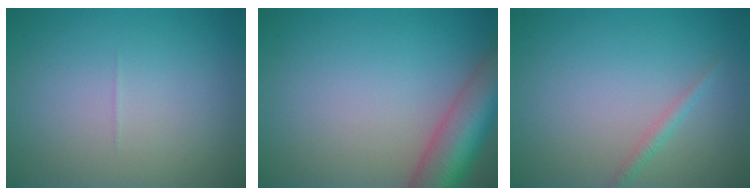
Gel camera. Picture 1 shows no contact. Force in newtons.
{"total": 8.1, "press": 8.1, "slide": 0.4}
{"total": 1.1, "press": 1.1, "slide": 0.0}